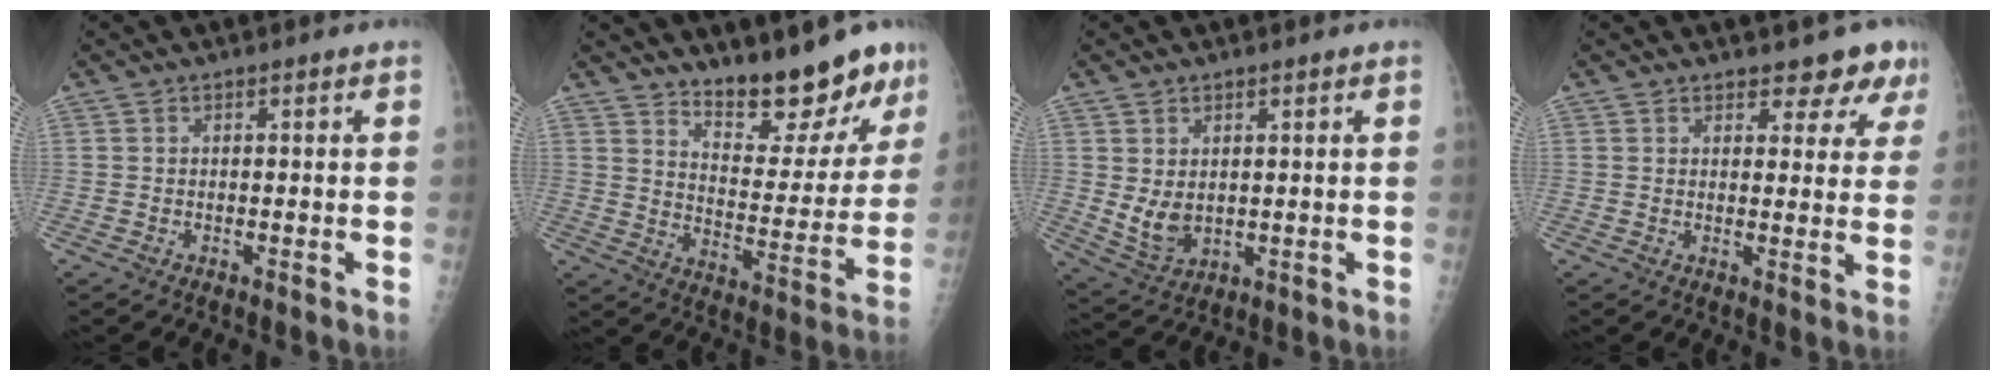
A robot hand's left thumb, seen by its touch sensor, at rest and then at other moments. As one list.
[{"total": 15.7, "force": [12.4, 4.7, 8.3], "torque": [-0.068, -0.101, 0.192]}, {"total": 6.0, "force": [0.8, 4.1, 4.3], "torque": [-0.067, -0.015, 0.033]}, {"total": 6.1, "force": [4.9, 2.9, 2.2], "torque": [0.010, -0.027, 0.049]}]